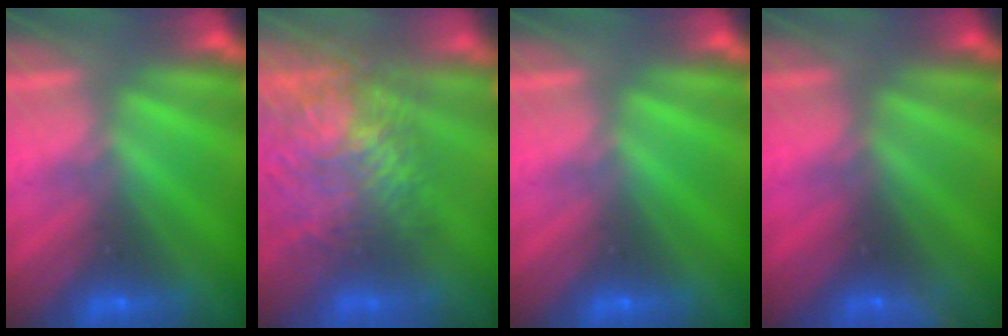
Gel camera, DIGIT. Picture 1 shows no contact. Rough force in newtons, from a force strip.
{"total": 10.8}
{"total": 0.0}
{"total": 2.4}